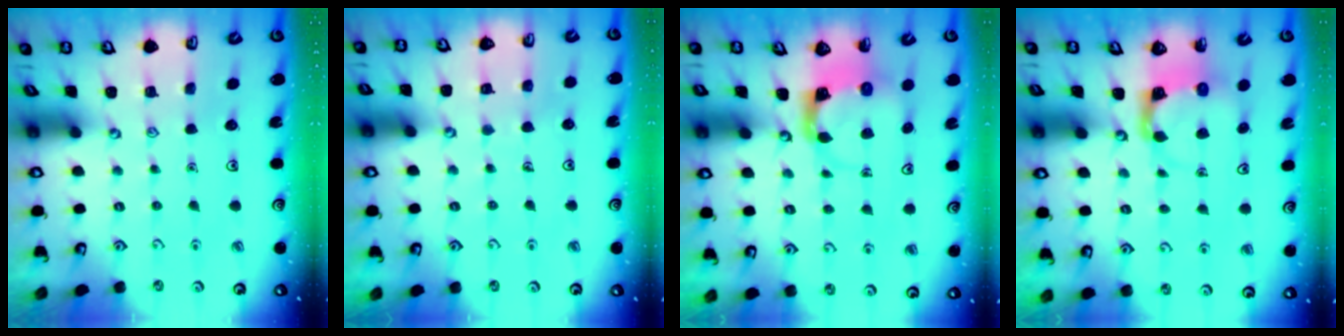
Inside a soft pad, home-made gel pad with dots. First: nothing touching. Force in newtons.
{"total": 4.0, "press": 4.0, "slide": 0.3}
{"total": 4.0, "press": 3.9, "slide": 0.8}
{"total": 3.9, "press": 3.9, "slide": 0.2}